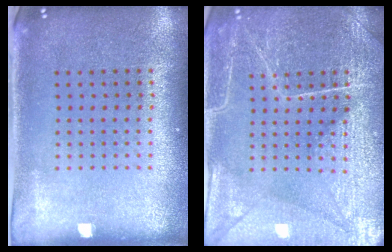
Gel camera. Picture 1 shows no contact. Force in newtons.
{"total": 4.0, "press": 4.0, "slide": 0.3}